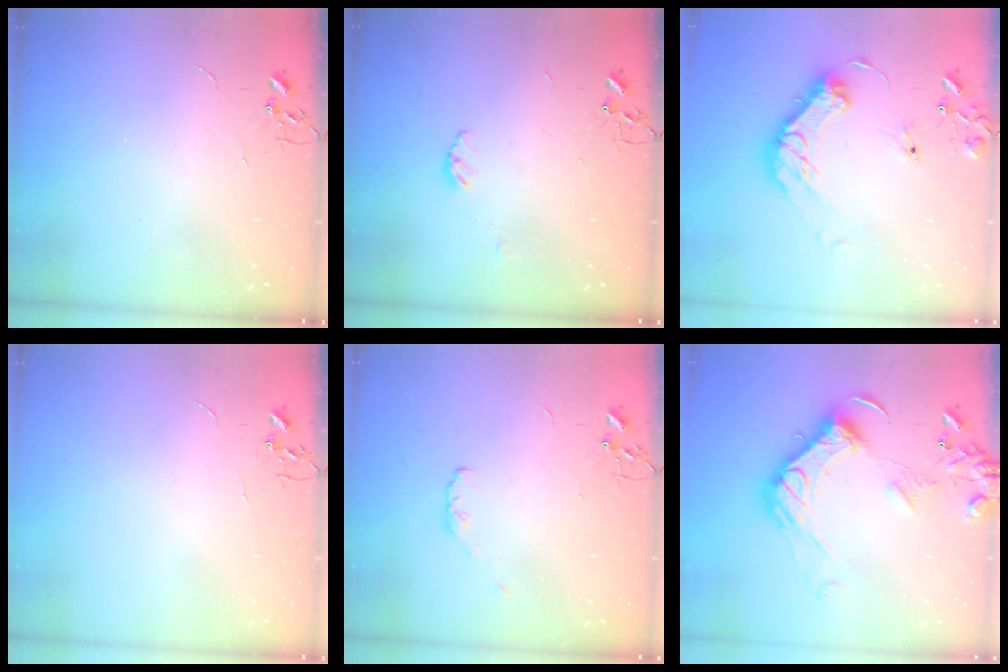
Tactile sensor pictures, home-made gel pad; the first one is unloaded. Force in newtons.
{"total": 3.8, "press": 3.7, "slide": 0.4}
{"total": 14.1, "press": 14.0, "slide": 2.1}
{"total": 0.0}
{"total": 4.0, "press": 4.0, "slide": 0.6}
{"total": 18.6, "press": 18.5, "slide": 1.9}